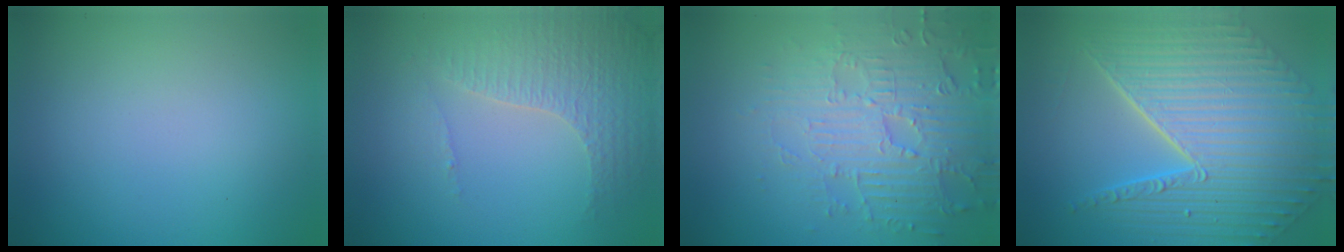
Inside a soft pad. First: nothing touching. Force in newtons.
{"total": 4.3, "press": 3.1, "slide": 3.0}
{"total": 4.8, "press": 4.7, "slide": 1.4}
{"total": 10.1, "press": 7.3, "slide": 6.9}